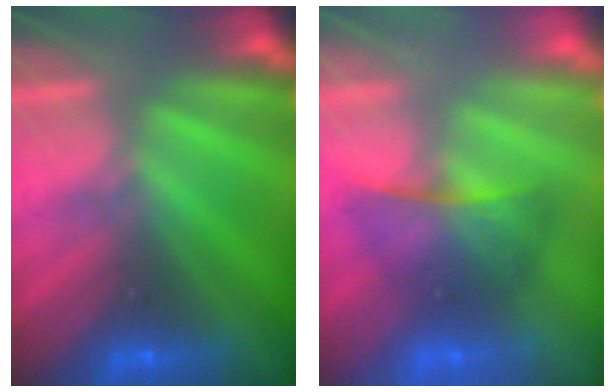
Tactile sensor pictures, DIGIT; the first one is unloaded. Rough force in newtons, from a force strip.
{"total": 2.2}